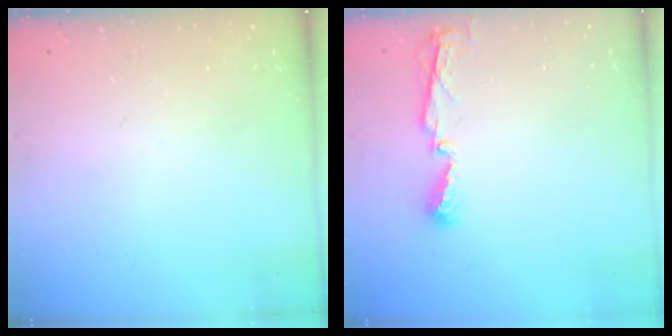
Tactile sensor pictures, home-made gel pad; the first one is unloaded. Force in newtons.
{"total": 5.1, "press": 5.1, "slide": 0.4}